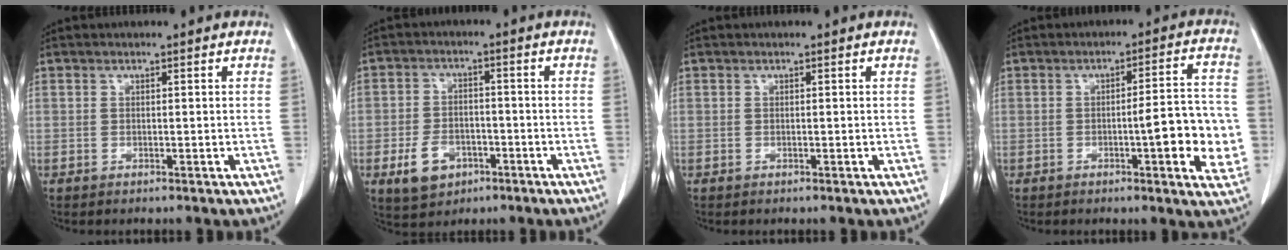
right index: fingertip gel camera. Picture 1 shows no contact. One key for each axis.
{"total": 6.6, "fx": -2.9, "fy": 4.7, "fz": 3.5, "tx": -0.071, "ty": 0.005, "tz": -0.040}
{"total": 0.0}
{"total": 10.0, "fx": -2.0, "fy": 1.8, "fz": 9.6, "tx": -0.114, "ty": 0.014, "tz": -0.025}